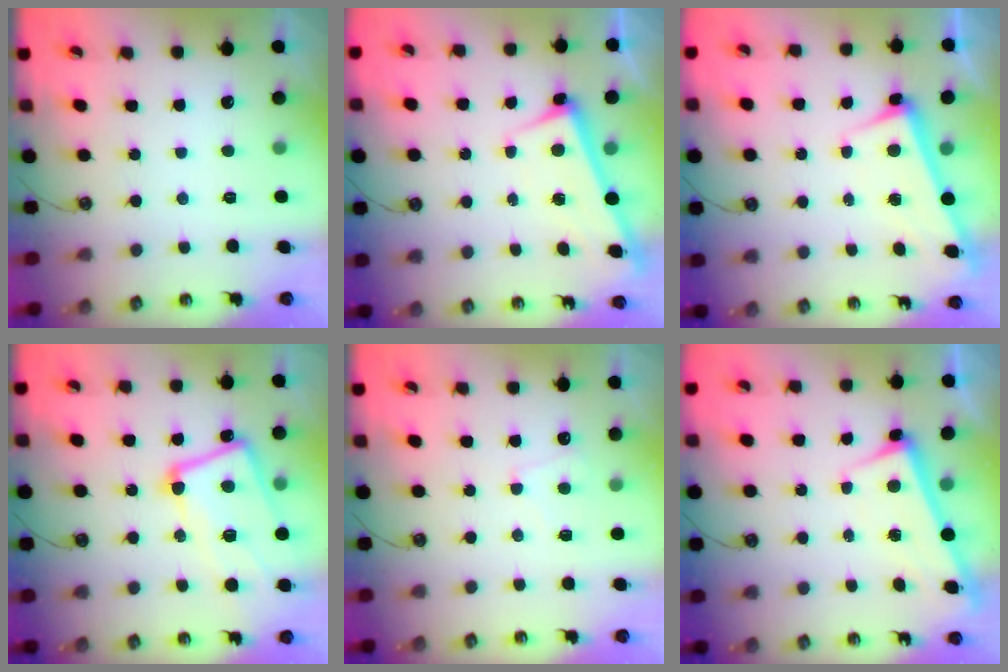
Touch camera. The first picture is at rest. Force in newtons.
{"total": 2.9, "press": 2.9, "slide": 0.4}
{"total": 2.7, "press": 2.6, "slide": 0.7}
{"total": 10.7, "press": 10.6, "slide": 1.6}
{"total": 1.3, "press": 1.2, "slide": 0.6}
{"total": 2.8, "press": 2.7, "slide": 0.4}